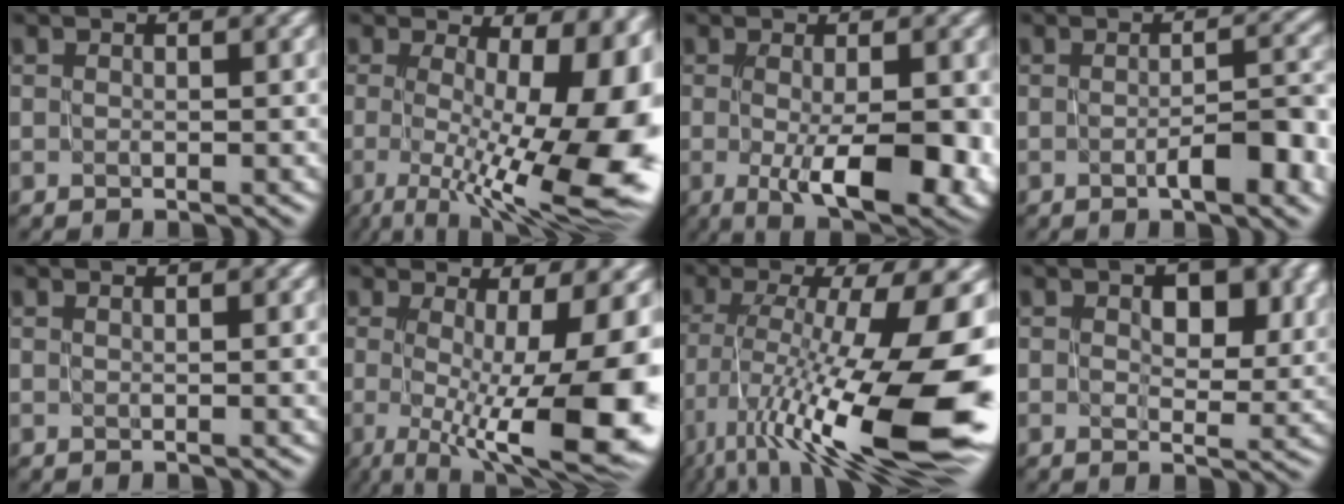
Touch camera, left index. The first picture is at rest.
{"total": 16.6, "force": [-2.0, 6.8, 15.1], "torque": [-0.181, -0.014, -0.017]}
{"total": 8.0, "force": [-1.7, 2.7, 7.3], "torque": [-0.117, -0.017, -0.018]}
{"total": 5.1, "force": [-1.4, 1.2, 4.7], "torque": [-0.069, 0.005, -0.018]}
{"total": 0.7, "force": [0.2, 0.1, 0.7], "torque": [-0.007, 0.002, 0.001]}
{"total": 13.3, "force": [-2.2, 4.2, 12.4], "torque": [-0.182, -0.012, -0.025]}
{"total": 15.5, "force": [-5.5, 4.1, 13.9], "torque": [-0.247, 0.000, -0.094]}
{"total": 6.2, "force": [1.8, 3.6, 4.8], "torque": [-0.059, 0.003, 0.028]}